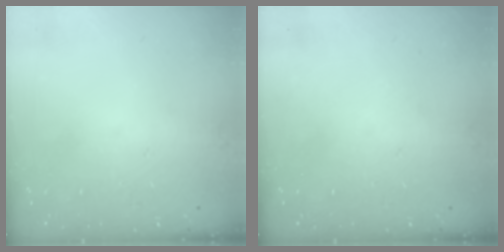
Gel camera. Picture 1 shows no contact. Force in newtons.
{"total": 0.0}